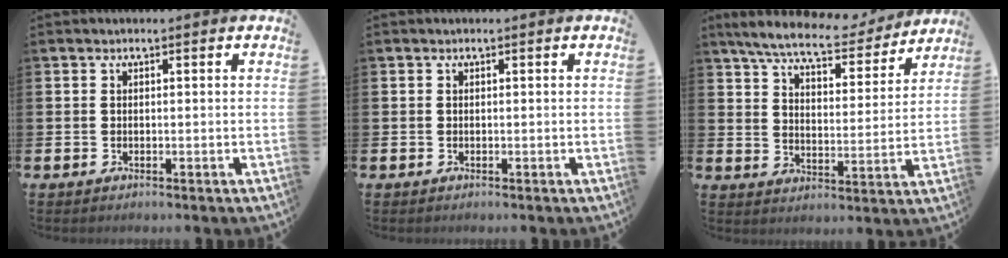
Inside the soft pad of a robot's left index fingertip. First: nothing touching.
{"total": 0.0}
{"total": 8.2, "force": [7.5, 1.5, 3.0], "torque": [-0.083, -0.042, 0.128]}